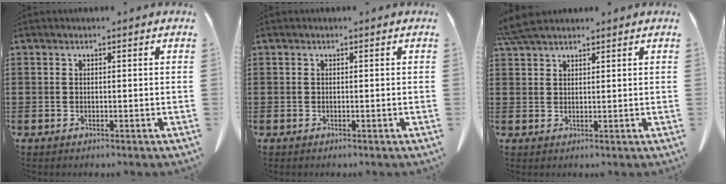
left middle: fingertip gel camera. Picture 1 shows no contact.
{"total": 0.0}
{"total": 4.2, "force": [3.6, 0.7, 1.9], "torque": [-0.048, -0.003, 0.071]}